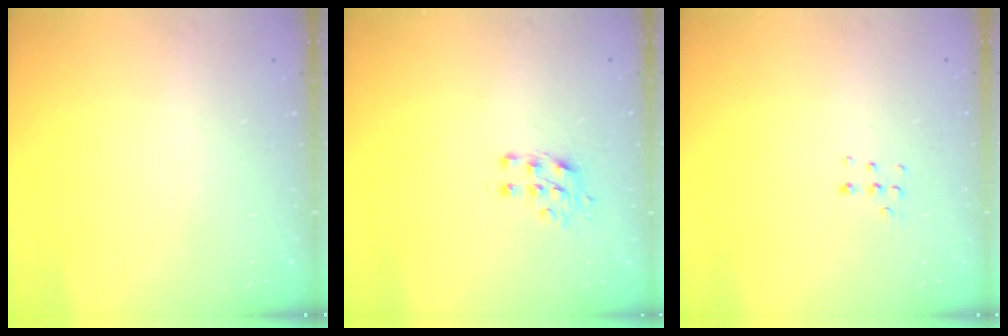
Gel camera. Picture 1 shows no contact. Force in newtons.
{"total": 7.1, "press": 7.1, "slide": 0.8}
{"total": 3.9, "press": 3.8, "slide": 1.0}